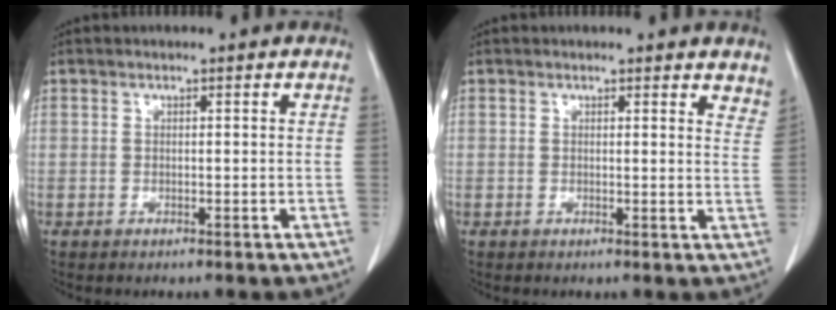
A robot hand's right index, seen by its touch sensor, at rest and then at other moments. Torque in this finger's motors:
{"motor_torque": [-0.12, 0.06, 0.01, 0.00]}